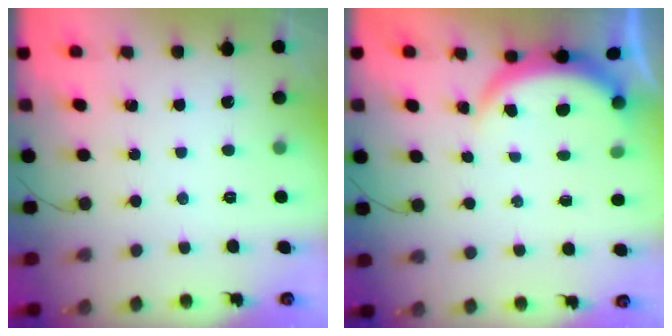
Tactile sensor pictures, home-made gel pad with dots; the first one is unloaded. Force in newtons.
{"total": 4.0, "press": 4.0, "slide": 0.3}